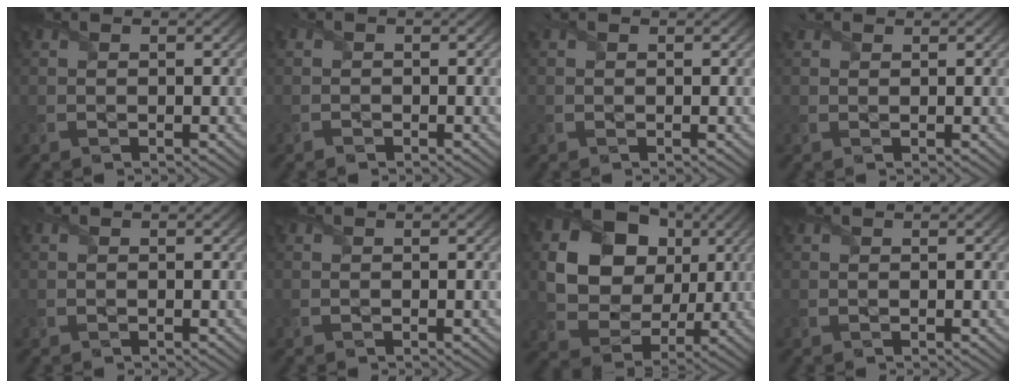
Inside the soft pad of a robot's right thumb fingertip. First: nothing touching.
{"total": 0.8, "force": [-0.6, 0.6, 0.0], "torque": [-0.003, -0.001, -0.019]}
{"total": 0.9, "force": [0.6, 0.5, 0.4], "torque": [-0.015, 0.004, 0.007]}
{"total": 1.6, "force": [1.4, 0.7, 0.5], "torque": [-0.017, 0.008, 0.022]}
{"total": 0.0}
{"total": 0.0}
{"total": 14.6, "force": [3.8, 11.8, 7.6], "torque": [-0.202, 0.030, 0.082]}
{"total": 0.5, "force": [0.5, 0.0, -0.1], "torque": [-0.003, 0.000, 0.007]}